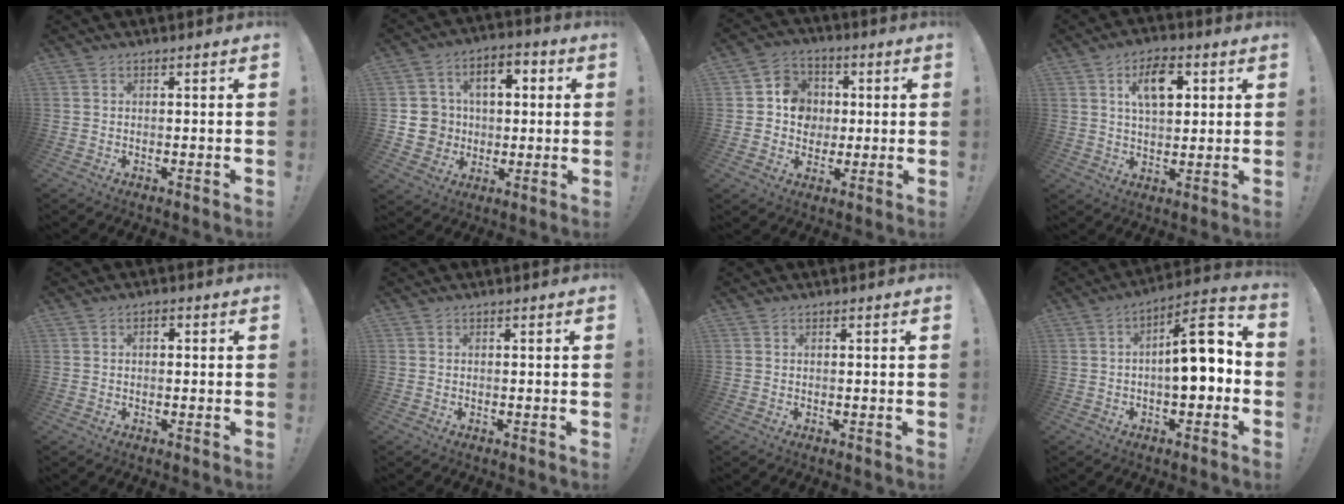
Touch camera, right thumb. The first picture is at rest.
{"total": 11.0, "force": [0.4, 10.3, 3.9], "torque": [-0.053, 0.009, 0.017]}
{"total": 10.3, "force": [0.1, 9.7, 3.6], "torque": [-0.051, 0.007, 0.010]}
{"total": 10.7, "force": [4.0, 6.1, 7.8], "torque": [-0.112, 0.000, 0.067]}
{"total": 1.2, "force": [-0.3, 0.9, 0.8], "torque": [-0.010, 0.004, -0.007]}
{"total": 0.0}
{"total": 0.0}
{"total": 13.7, "force": [0.4, 5.2, 12.7], "torque": [-0.168, 0.001, 0.002]}